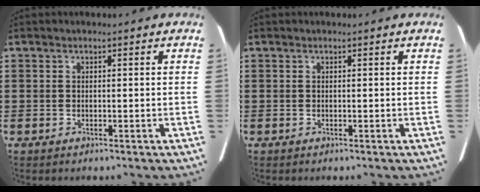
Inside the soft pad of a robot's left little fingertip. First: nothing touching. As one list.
[{"total": 0.0}]